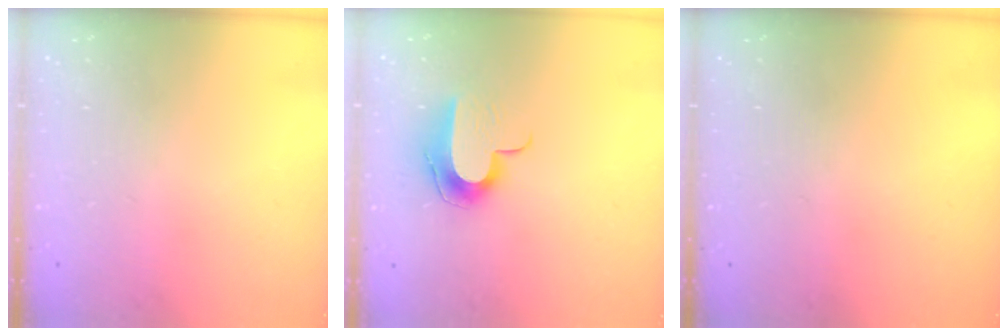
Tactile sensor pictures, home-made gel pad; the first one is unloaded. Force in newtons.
{"total": 9.9, "press": 9.9, "slide": 0.3}
{"total": 0.0}